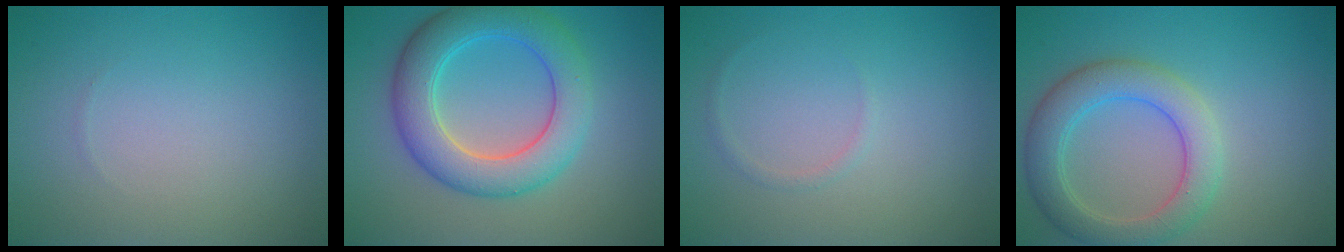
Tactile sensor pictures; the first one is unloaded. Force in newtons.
{"total": 7.0, "press": 6.9, "slide": 0.3}
{"total": 0.6, "press": 0.6, "slide": 0.1}
{"total": 5.1, "press": 5.1, "slide": 0.0}